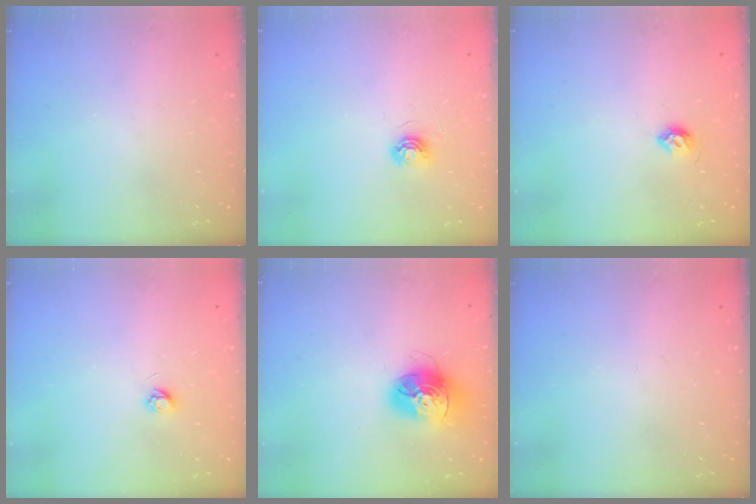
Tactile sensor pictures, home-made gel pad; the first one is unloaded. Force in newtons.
{"total": 5.4, "press": 5.4, "slide": 0.3}
{"total": 5.6, "press": 5.5, "slide": 1.0}
{"total": 3.7, "press": 3.7, "slide": 0.3}
{"total": 15.7, "press": 15.6, "slide": 1.6}
{"total": 0.0}